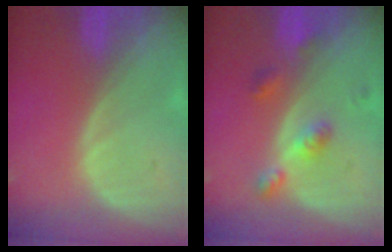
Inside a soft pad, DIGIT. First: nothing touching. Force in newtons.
{"total": 4.6, "press": 4.1, "slide": 1.9}